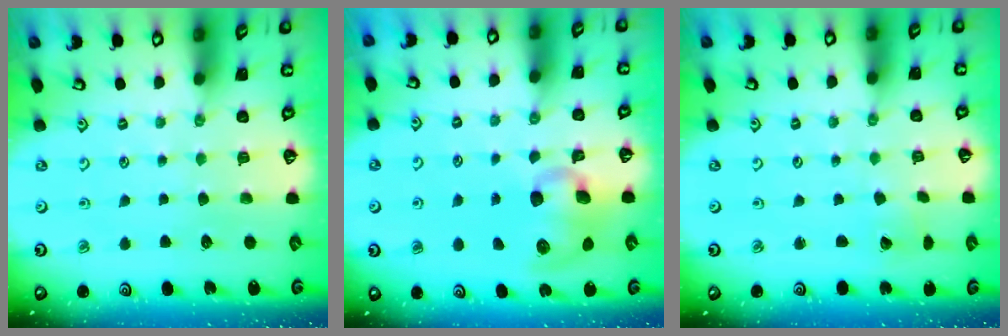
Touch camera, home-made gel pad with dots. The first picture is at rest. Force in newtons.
{"total": 10.9, "press": 10.8, "slide": 1.4}
{"total": 2.1, "press": 2.1, "slide": 0.2}